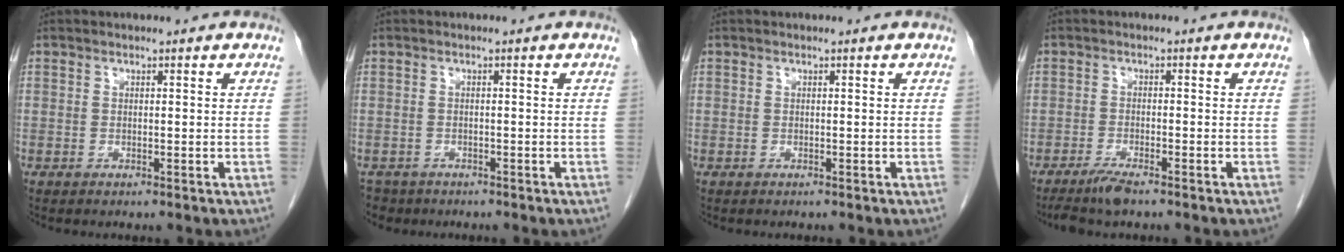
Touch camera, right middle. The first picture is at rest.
{"total": 3.1, "force": [-2.5, 1.8, 0.0], "torque": [-0.005, 0.000, -0.043]}
{"total": 0.0}
{"total": 3.7, "force": [-3.0, 0.3, 2.2], "torque": [-0.046, -0.008, -0.057]}